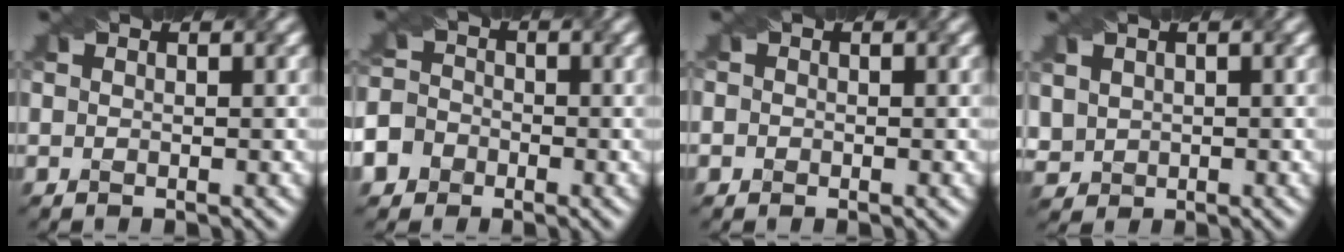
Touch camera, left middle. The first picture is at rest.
{"total": 7.1, "force": [-4.2, 5.5, 1.6], "torque": [-0.041, -0.006, -0.090]}
{"total": 1.3, "force": [0.0, 1.2, 0.5], "torque": [0.001, 0.021, -0.013]}
{"total": 2.6, "force": [1.0, 2.2, 0.8], "torque": [-0.048, 0.013, 0.040]}